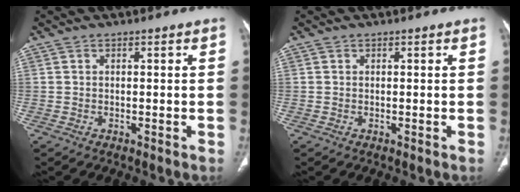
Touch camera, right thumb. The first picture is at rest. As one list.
[{"total": 0.0}]